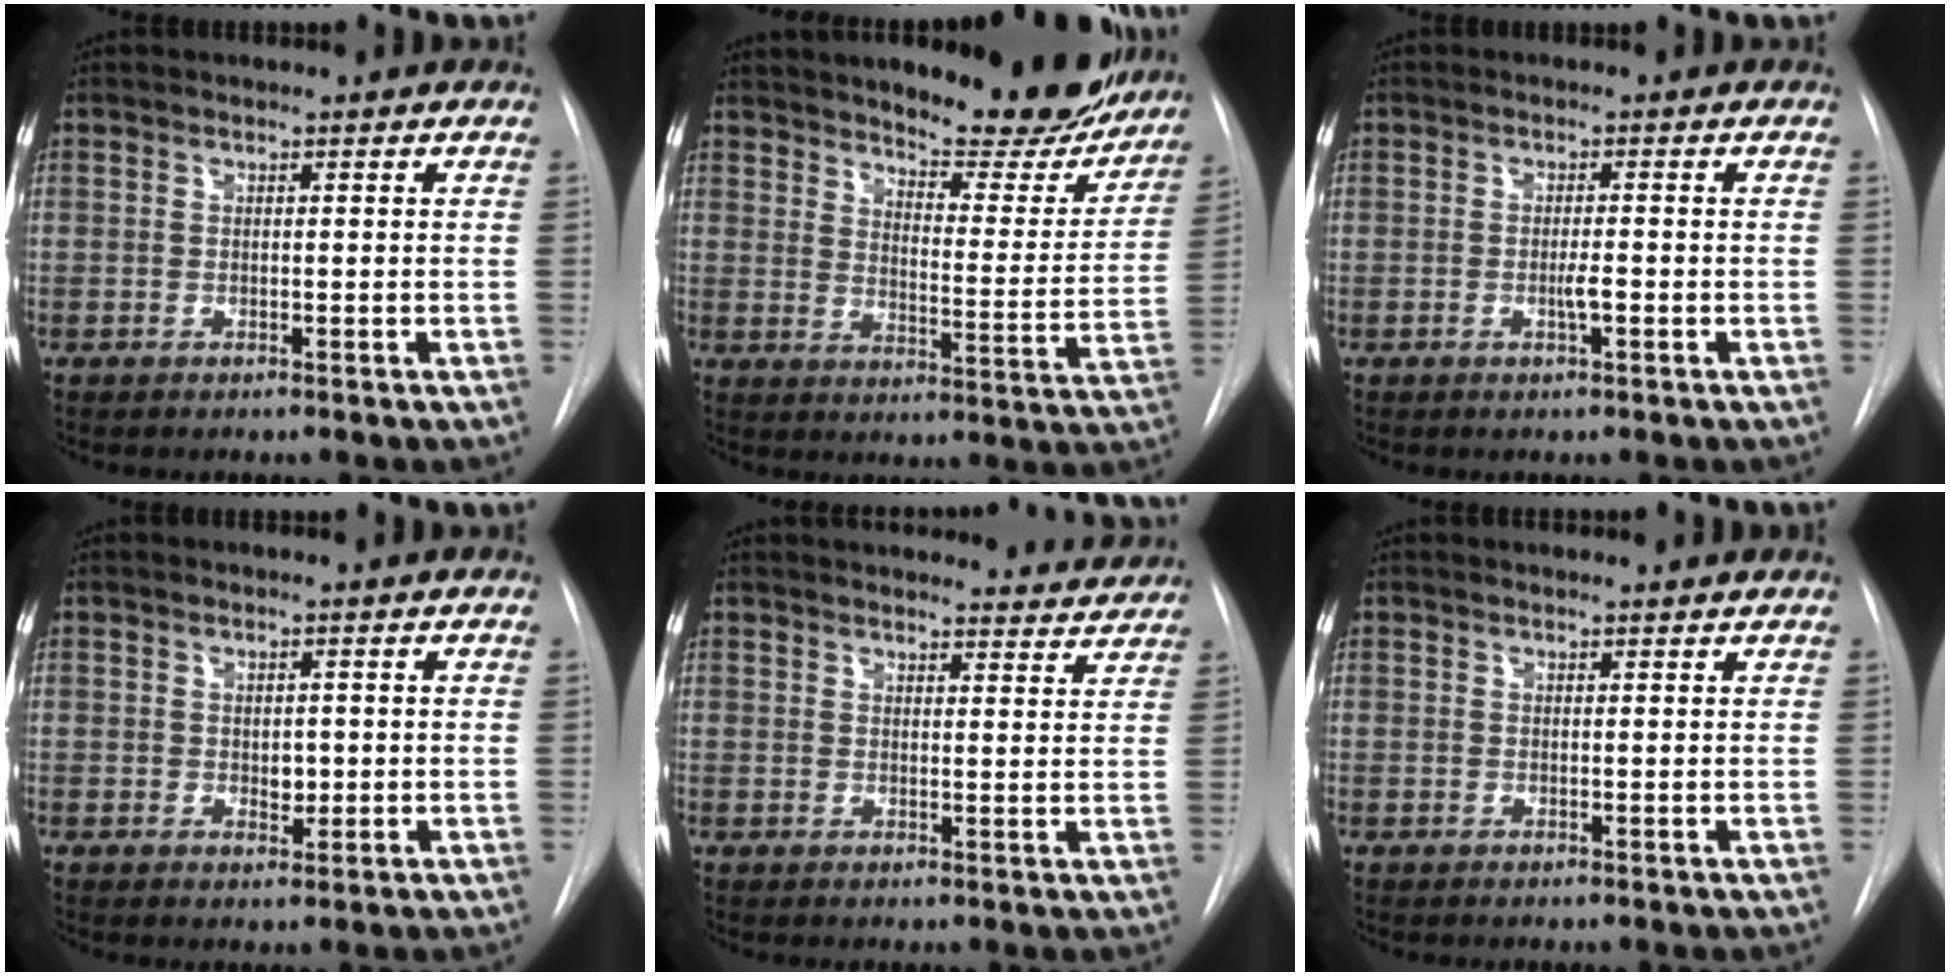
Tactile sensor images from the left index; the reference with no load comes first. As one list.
[{"total": 18.1, "force": [16.2, 3.9, 7.1], "torque": [-0.085, -0.035, 0.212]}, {"total": 1.6, "force": [-0.5, 0.1, 1.5], "torque": [-0.030, -0.001, -0.010]}, {"total": 2.0, "force": [0.0, 1.4, 1.4], "torque": [-0.018, -0.001, 0.004]}, {"total": 13.8, "force": [13.4, 2.6, 2.4], "torque": [-0.011, -0.003, 0.148]}, {"total": 2.8, "force": [2.8, 0.1, 0.5], "torque": [-0.009, 0.012, 0.030]}]